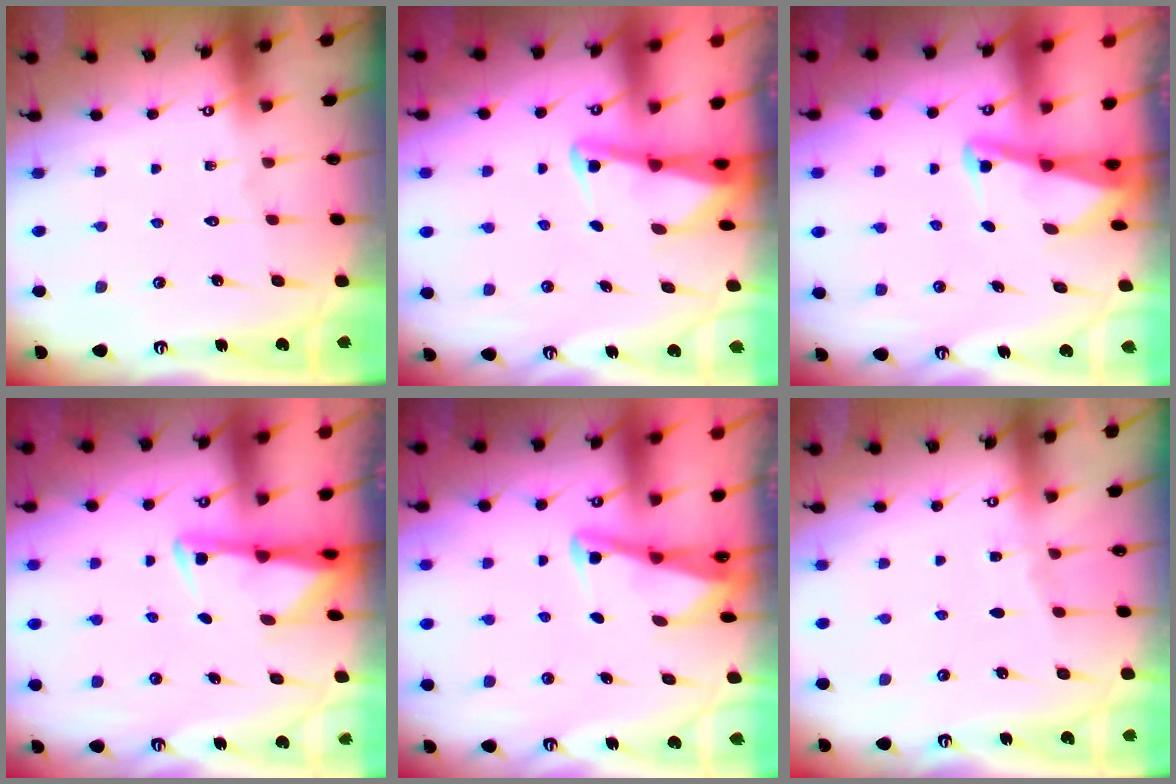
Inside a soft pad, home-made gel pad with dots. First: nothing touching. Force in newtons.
{"total": 2.3, "press": 2.3, "slide": 0.3}
{"total": 2.6, "press": 2.5, "slide": 0.6}
{"total": 3.0, "press": 2.9, "slide": 0.6}
{"total": 3.0, "press": 2.9, "slide": 0.4}
{"total": 3.0, "press": 3.0, "slide": 0.4}